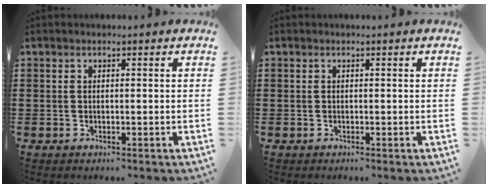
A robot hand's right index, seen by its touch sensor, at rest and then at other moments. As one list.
[{"total": 0.0}]